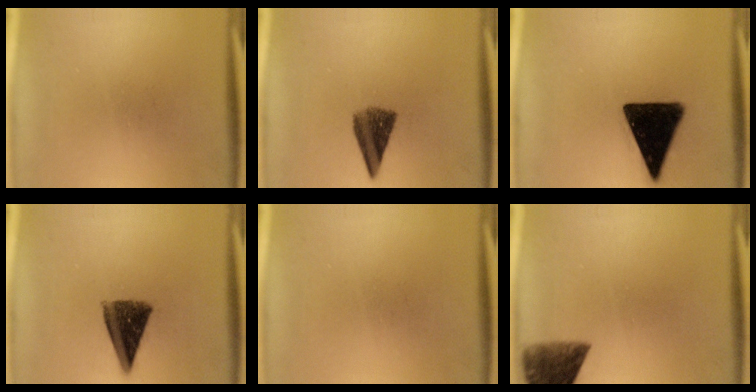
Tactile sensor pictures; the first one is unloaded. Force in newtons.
{"total": 6.4}
{"total": 17.9}
{"total": 9.5}
{"total": 0.0}
{"total": 8.2}